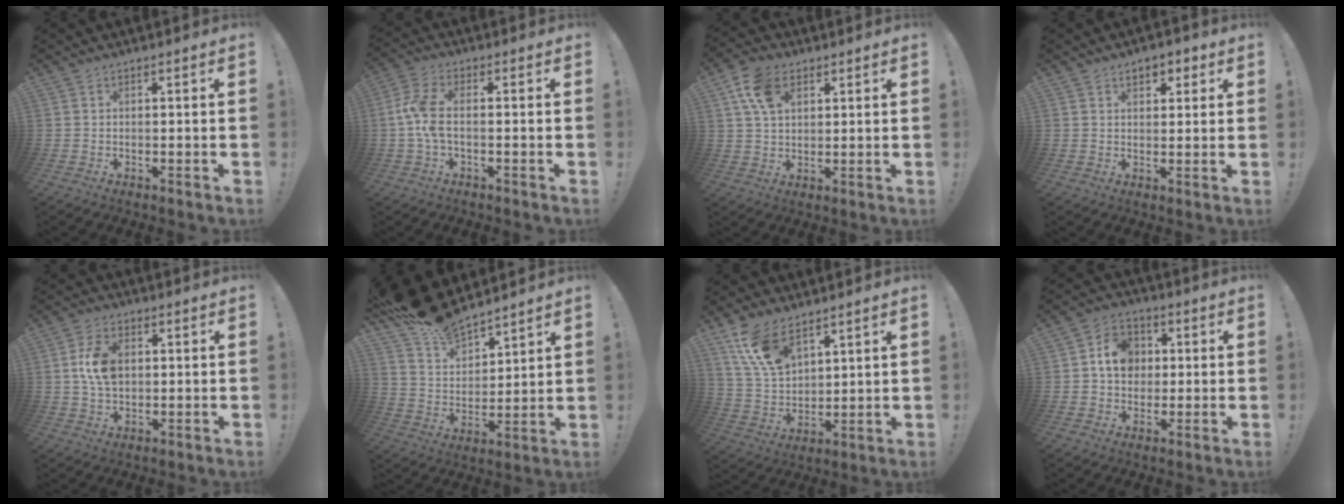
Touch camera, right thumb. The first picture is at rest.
{"total": 7.5, "force": [-0.7, 3.4, 6.7], "torque": [-0.147, 0.000, -0.011]}
{"total": 10.0, "force": [4.4, 6.6, 6.2], "torque": [-0.110, -0.004, 0.084]}
{"total": 4.4, "force": [2.2, 2.9, 2.4], "torque": [-0.029, -0.003, 0.036]}
{"total": 8.8, "force": [1.1, 5.9, 6.5], "torque": [-0.117, 0.005, 0.020]}
{"total": 13.0, "force": [11.8, 4.5, 3.2], "torque": [-0.086, -0.089, 0.217]}
{"total": 12.9, "force": [8.8, 6.5, 6.9], "torque": [-0.135, -0.041, 0.173]}
{"total": 10.0, "force": [1.6, 8.6, 4.9], "torque": [-0.073, 0.009, 0.035]}